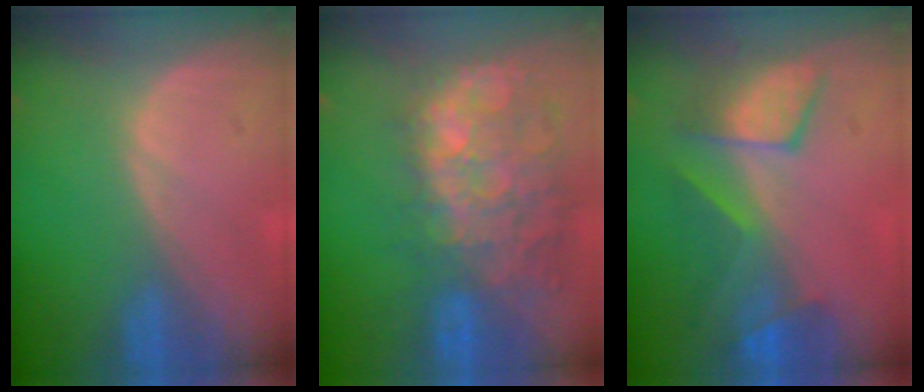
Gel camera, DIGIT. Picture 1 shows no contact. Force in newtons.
{"total": 12.4, "press": 11.3, "slide": 5.1}
{"total": 8.3, "press": 7.9, "slide": 2.5}